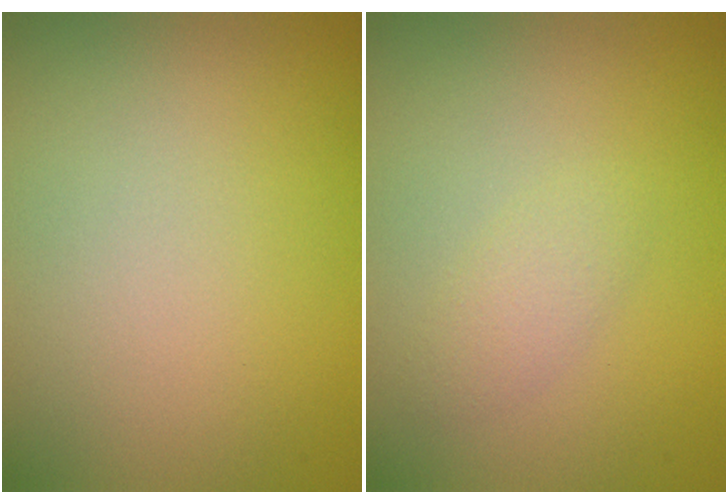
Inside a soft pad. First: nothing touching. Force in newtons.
{"total": 1.4, "press": 1.4, "slide": 0.1}